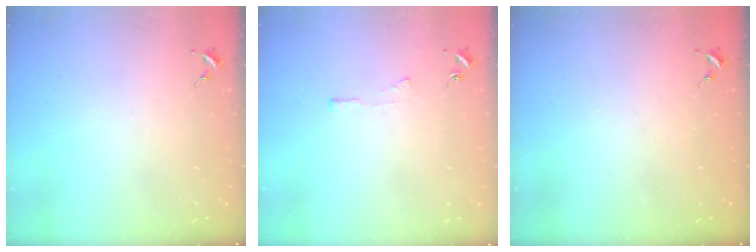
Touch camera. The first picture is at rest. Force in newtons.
{"total": 3.0, "press": 3.0, "slide": 0.3}
{"total": 0.7, "press": 0.7, "slide": 0.1}